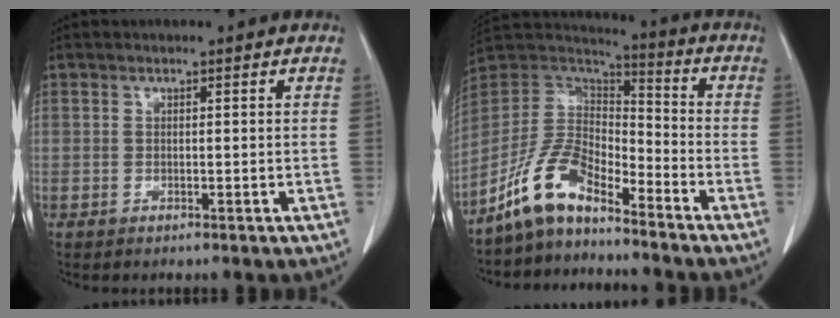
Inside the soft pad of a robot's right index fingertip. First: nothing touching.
{"total": 10.6, "force": [-8.2, 4.0, 5.3], "torque": [-0.117, 0.029, -0.163]}